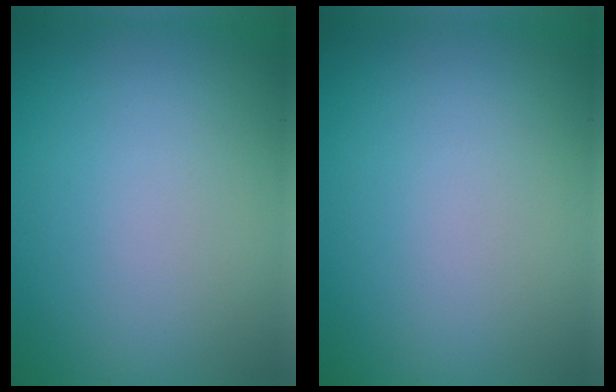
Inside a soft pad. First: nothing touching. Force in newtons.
{"total": 0.0}